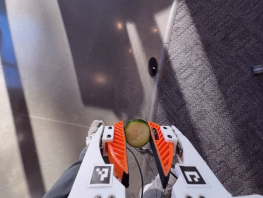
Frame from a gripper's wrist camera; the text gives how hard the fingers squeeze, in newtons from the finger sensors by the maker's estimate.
{"total": 6.6, "left": 6.3, "right": 6.9}